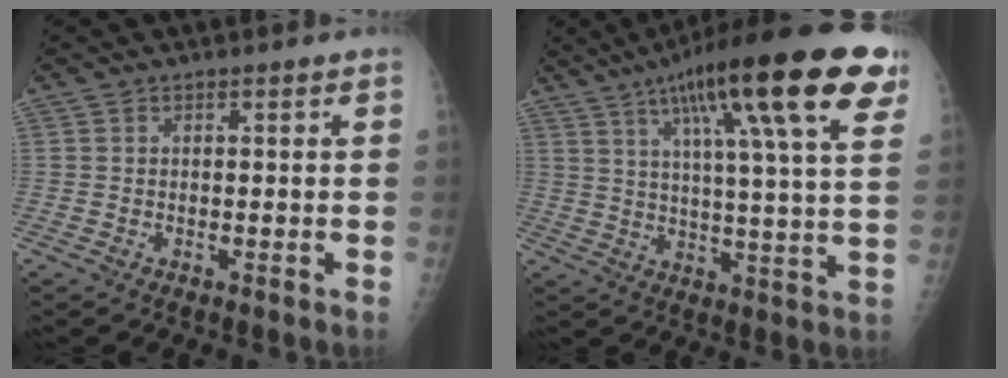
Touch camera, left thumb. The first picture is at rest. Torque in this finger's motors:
{"motor_torque": [0.63, 0.95, 1.84, -0.92, 0.40]}